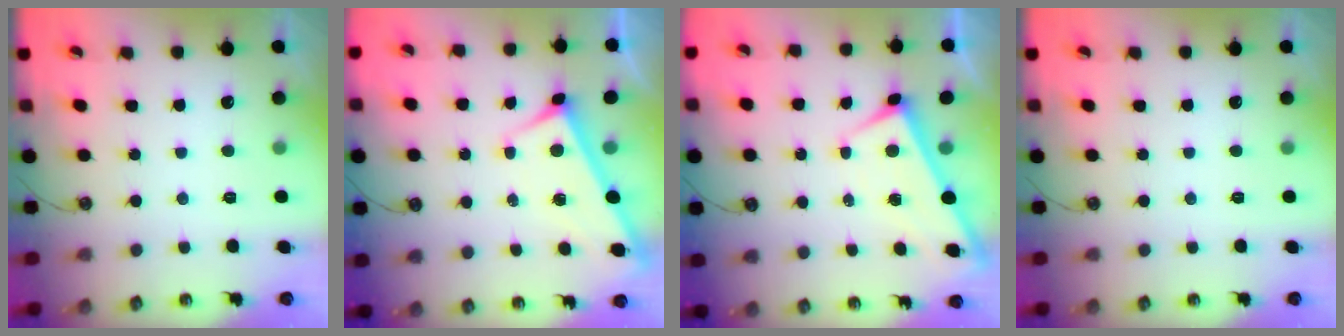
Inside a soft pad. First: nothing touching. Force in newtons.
{"total": 2.1, "press": 2.1, "slide": 0.6}
{"total": 1.8, "press": 1.8, "slide": 0.2}
{"total": 0.0}